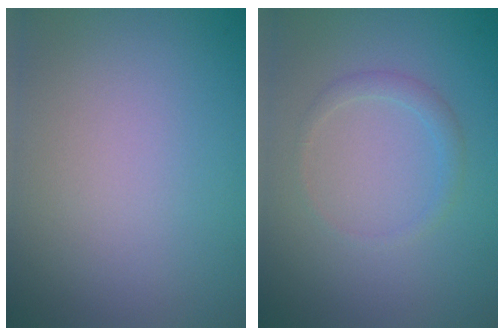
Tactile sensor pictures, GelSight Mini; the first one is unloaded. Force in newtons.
{"total": 1.3, "press": 1.3, "slide": 0.0}